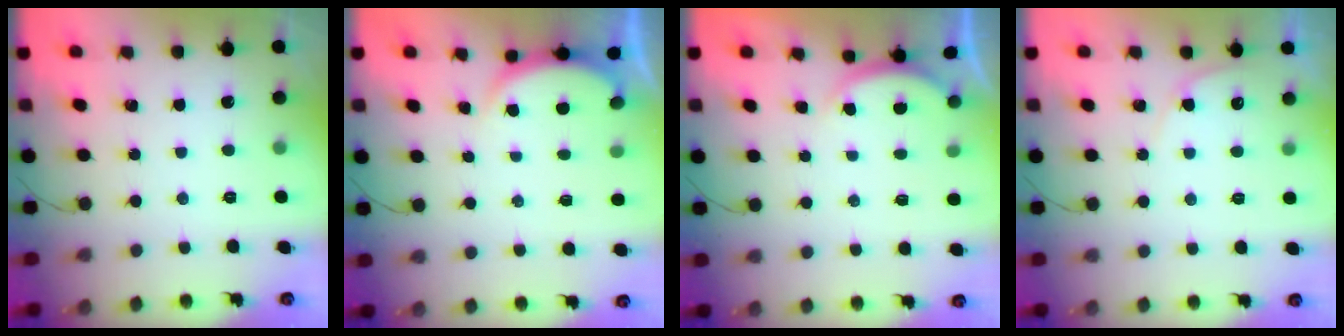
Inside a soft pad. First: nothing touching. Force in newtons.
{"total": 2.8, "press": 2.7, "slide": 0.6}
{"total": 2.5, "press": 2.4, "slide": 0.6}
{"total": 3.8, "press": 3.8, "slide": 0.4}